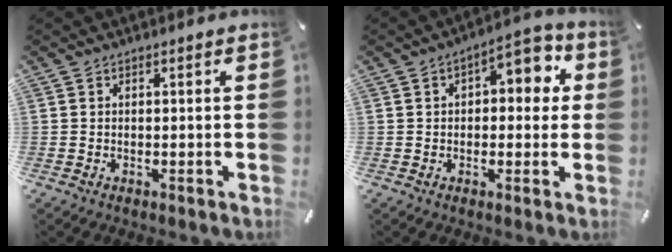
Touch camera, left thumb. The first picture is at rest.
{"total": 7.0, "force": [1.6, 4.1, 5.5], "torque": [-0.061, -0.010, 0.016]}